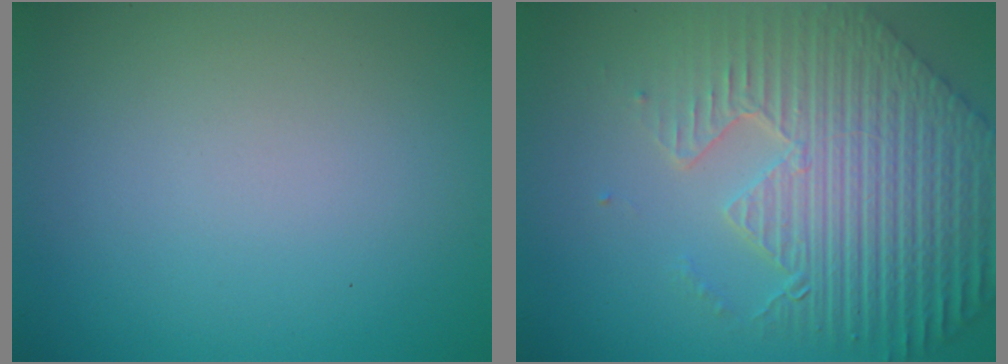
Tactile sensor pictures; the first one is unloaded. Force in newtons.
{"total": 9.4, "press": 6.5, "slide": 6.8}